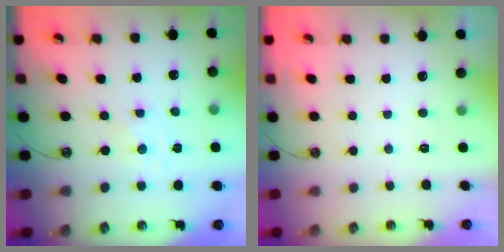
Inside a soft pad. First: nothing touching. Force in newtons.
{"total": 0.0}